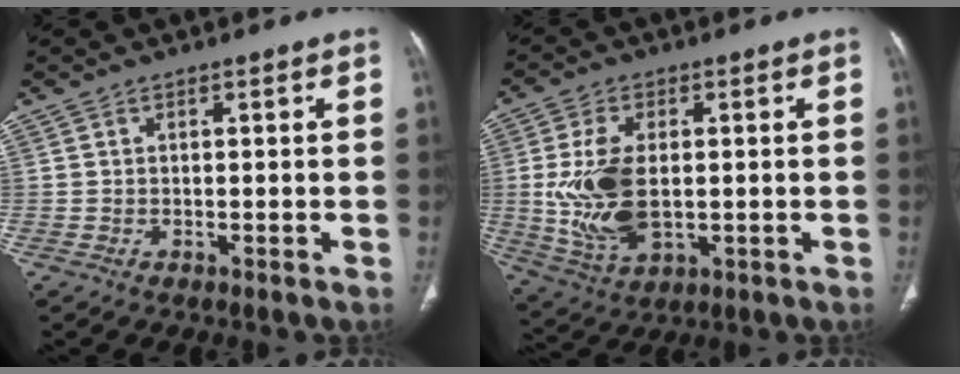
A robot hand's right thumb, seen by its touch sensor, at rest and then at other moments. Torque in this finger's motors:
{"motor_torque": [2.18, 2.09, 1.48, -0.06, 0.19]}